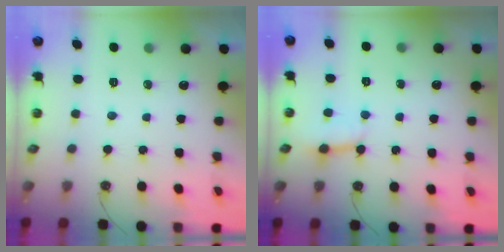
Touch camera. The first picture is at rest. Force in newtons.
{"total": 2.9, "press": 2.8, "slide": 0.5}